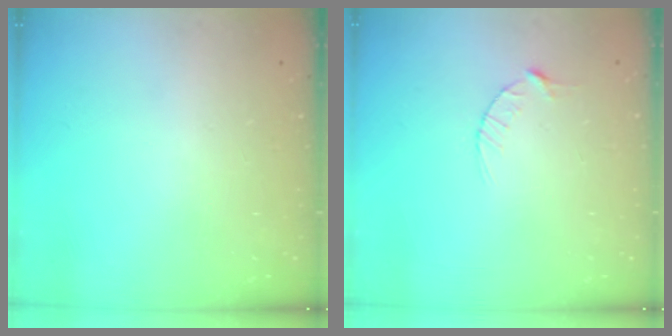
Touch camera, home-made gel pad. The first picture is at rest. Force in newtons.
{"total": 2.9, "press": 2.9, "slide": 0.4}